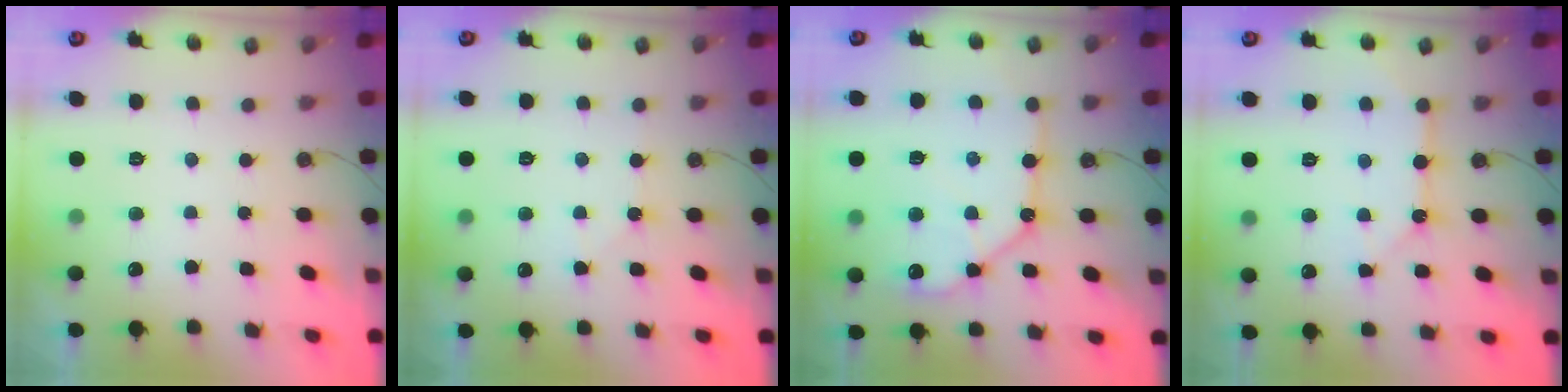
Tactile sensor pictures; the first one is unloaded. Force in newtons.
{"total": 3.4, "press": 3.3, "slide": 0.6}
{"total": 14.5, "press": 14.4, "slide": 1.8}
{"total": 10.8, "press": 10.8, "slide": 1.0}